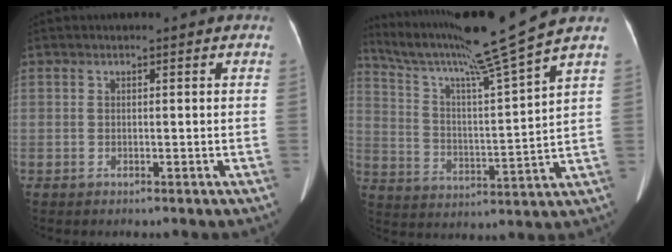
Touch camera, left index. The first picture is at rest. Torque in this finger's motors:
{"motor_torque": [-0.64, -1.32, 0.19, 0.14]}